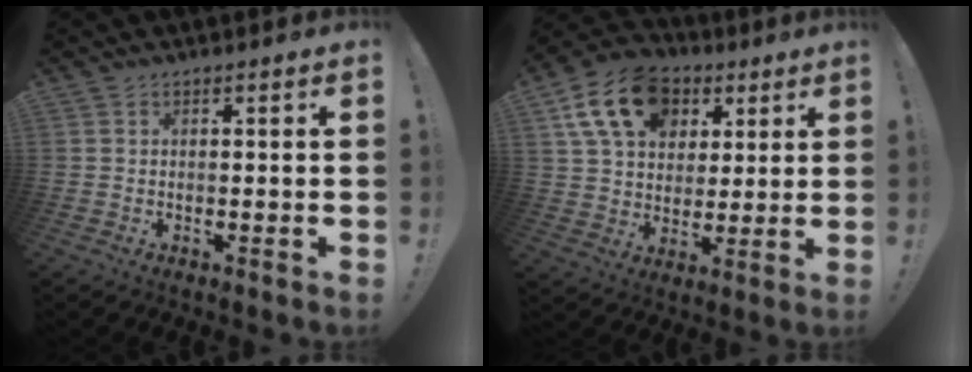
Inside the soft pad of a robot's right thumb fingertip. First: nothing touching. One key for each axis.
{"total": 18.0, "fx": 7.6, "fy": 12.8, "fz": 10.2, "tx": -0.164, "ty": -0.019, "tz": 0.146}